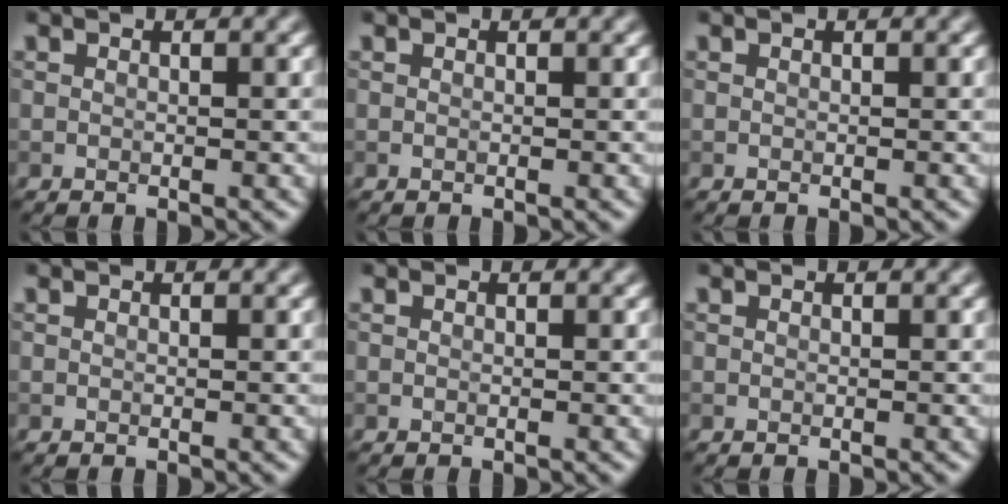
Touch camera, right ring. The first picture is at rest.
{"total": 0.0}
{"total": 0.0}
{"total": 0.0}
{"total": 0.0}
{"total": 0.0}